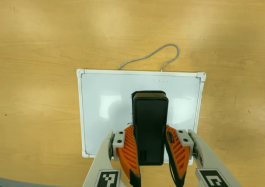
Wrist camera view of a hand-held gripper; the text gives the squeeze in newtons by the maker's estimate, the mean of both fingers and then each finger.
{"total": 9.4, "left": 7.8, "right": 11.0}